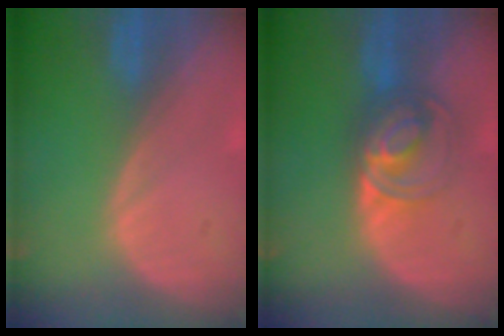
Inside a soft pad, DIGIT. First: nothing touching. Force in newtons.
{"total": 7.0, "press": 6.1, "slide": 3.6}